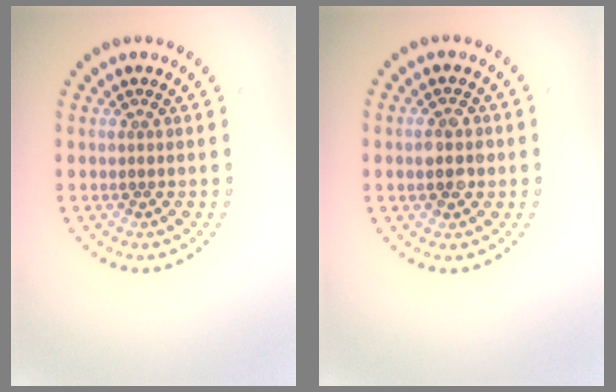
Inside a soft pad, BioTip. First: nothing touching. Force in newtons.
{"total": 2.7, "press": 2.7, "slide": 0.2}